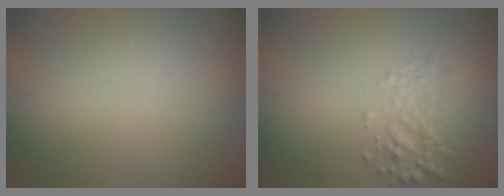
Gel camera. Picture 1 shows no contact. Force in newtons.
{"total": 2.4, "press": 2.4, "slide": 0.1}